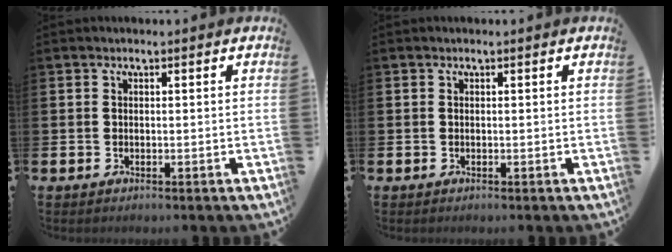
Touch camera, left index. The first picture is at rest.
{"total": 0.0}